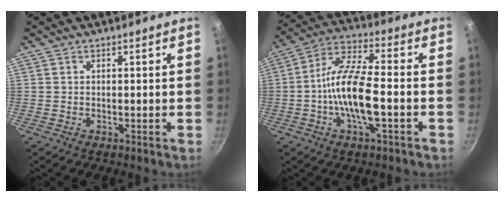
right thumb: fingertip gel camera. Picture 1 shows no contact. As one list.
[{"total": 13.3, "force": [-3.0, 4.4, 12.2], "torque": [-0.229, 0.033, -0.071]}]